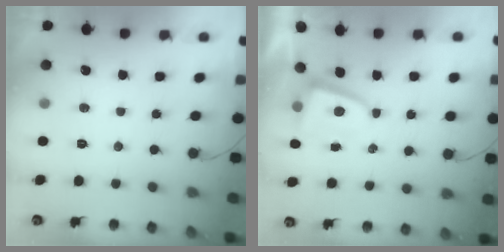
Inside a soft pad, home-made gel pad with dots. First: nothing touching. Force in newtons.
{"total": 2.0, "press": 1.9, "slide": 0.3}